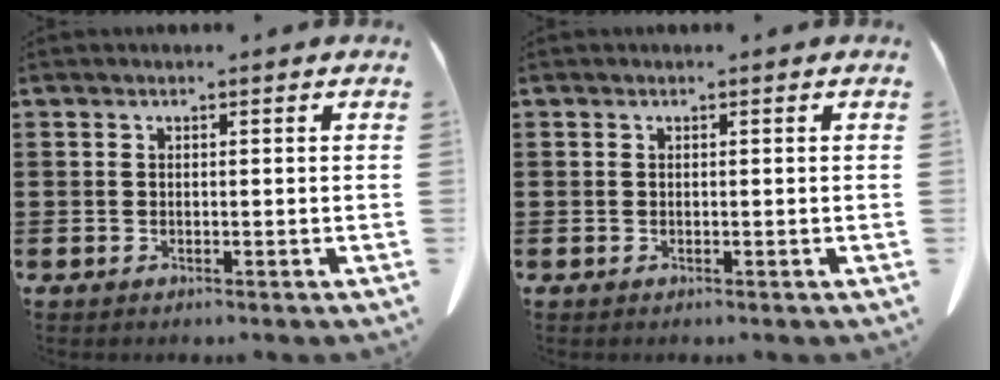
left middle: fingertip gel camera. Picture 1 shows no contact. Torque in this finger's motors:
{"motor_torque": [-0.04, -0.04, 0.02, 0.01]}